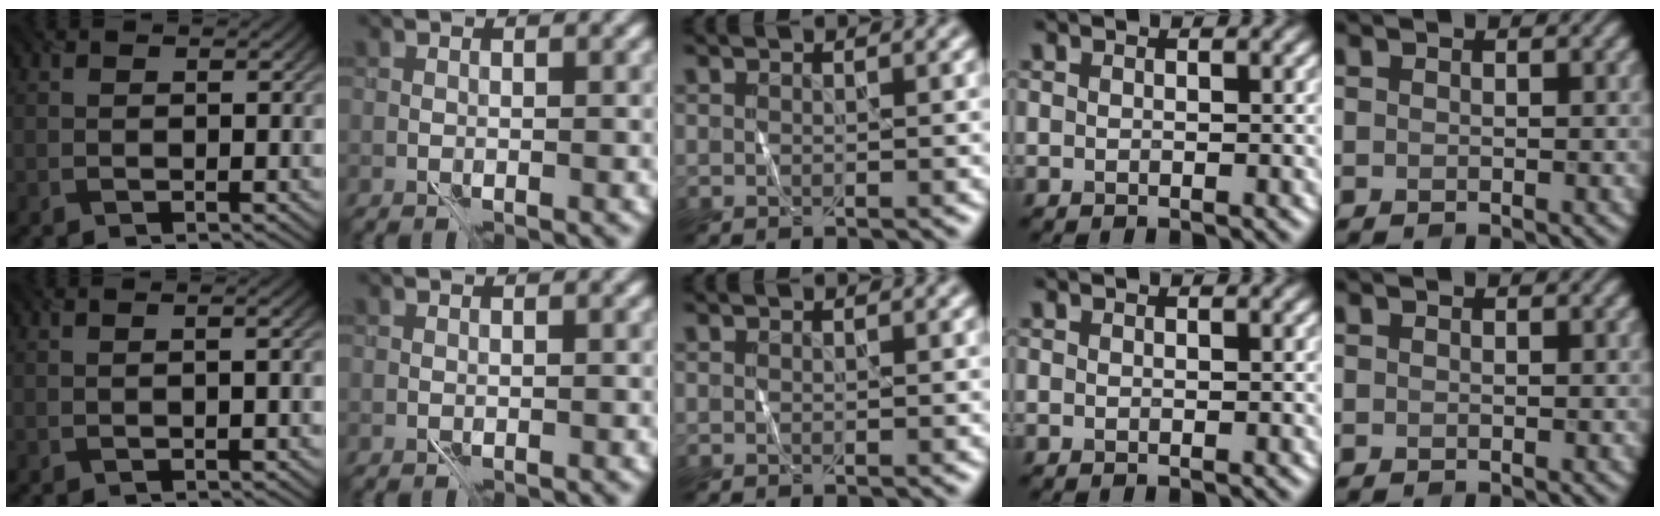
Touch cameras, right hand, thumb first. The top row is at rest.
{"thumb": {"total": 1.6, "force": [0.0, 0.5, 1.5], "torque": [-0.017, 0.007, -0.002]}}